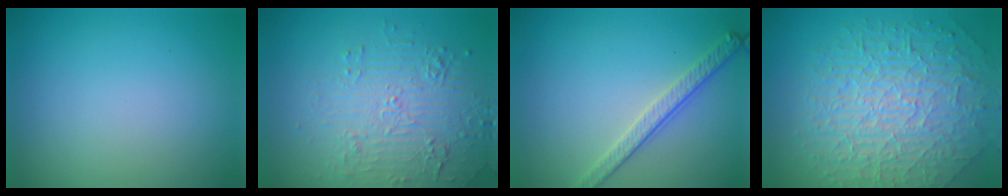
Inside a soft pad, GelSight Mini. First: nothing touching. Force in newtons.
{"total": 4.9, "press": 3.6, "slide": 3.4}
{"total": 2.8, "press": 2.6, "slide": 1.0}
{"total": 10.1, "press": 6.6, "slide": 7.6}